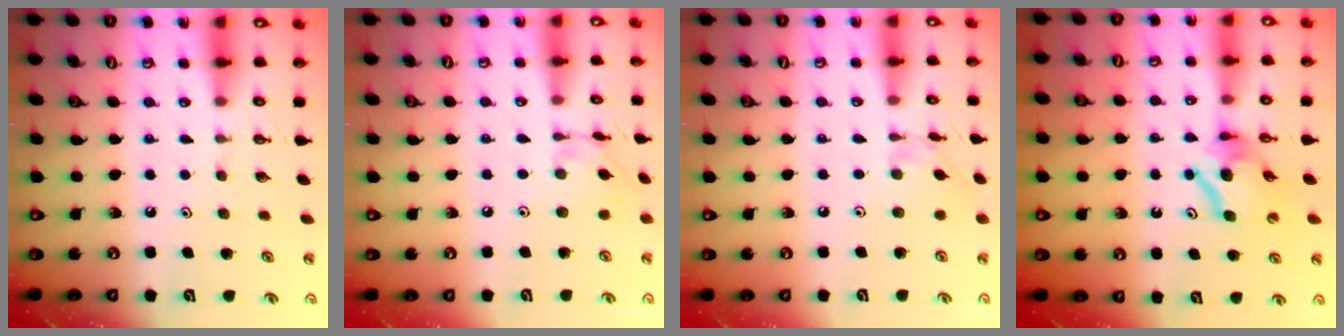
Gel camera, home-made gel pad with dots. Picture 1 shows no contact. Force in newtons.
{"total": 4.1, "press": 4.1, "slide": 0.4}
{"total": 2.4, "press": 2.4, "slide": 0.2}
{"total": 7.7, "press": 7.6, "slide": 0.6}